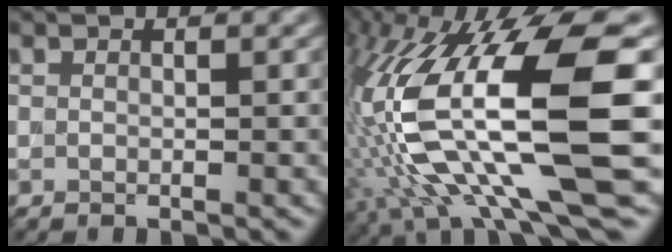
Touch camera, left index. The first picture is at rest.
{"total": 15.5, "force": [-1.4, 4.1, 14.9], "torque": [-0.296, 0.007, -0.011]}